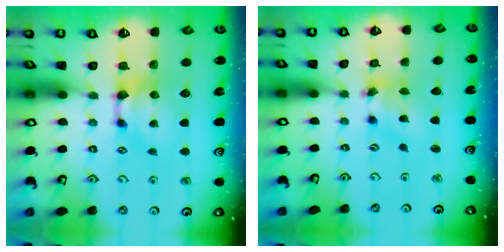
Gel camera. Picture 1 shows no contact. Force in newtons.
{"total": 2.8, "press": 2.4, "slide": 1.5}